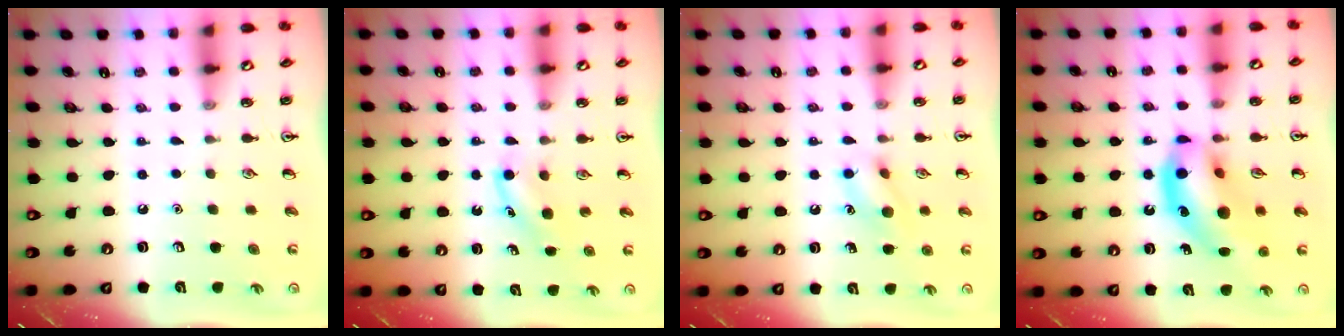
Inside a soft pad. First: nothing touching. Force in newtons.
{"total": 3.8, "press": 3.6, "slide": 1.3}
{"total": 9.5, "press": 9.5, "slide": 0.8}
{"total": 16.0, "press": 15.4, "slide": 4.2}